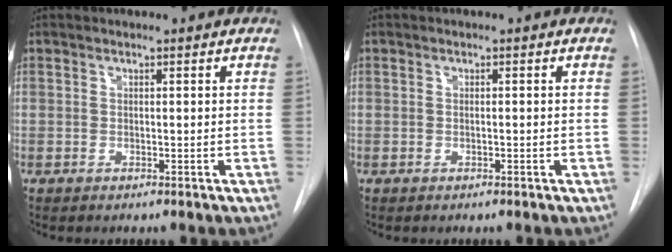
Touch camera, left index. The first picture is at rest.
{"total": 0.0}